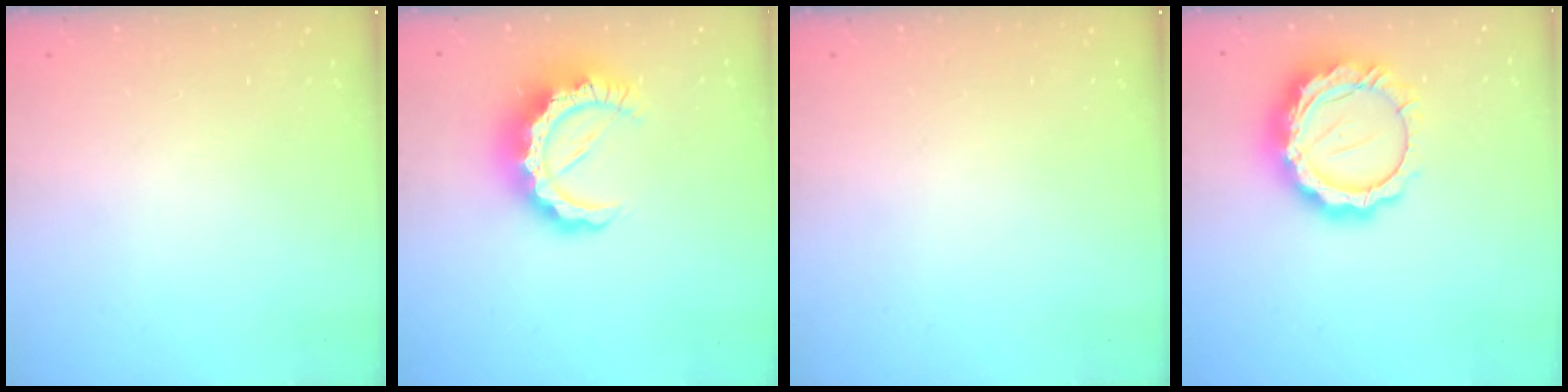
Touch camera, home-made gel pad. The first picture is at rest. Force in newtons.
{"total": 13.4, "press": 13.3, "slide": 1.5}
{"total": 0.0}
{"total": 15.4, "press": 15.4, "slide": 1.1}